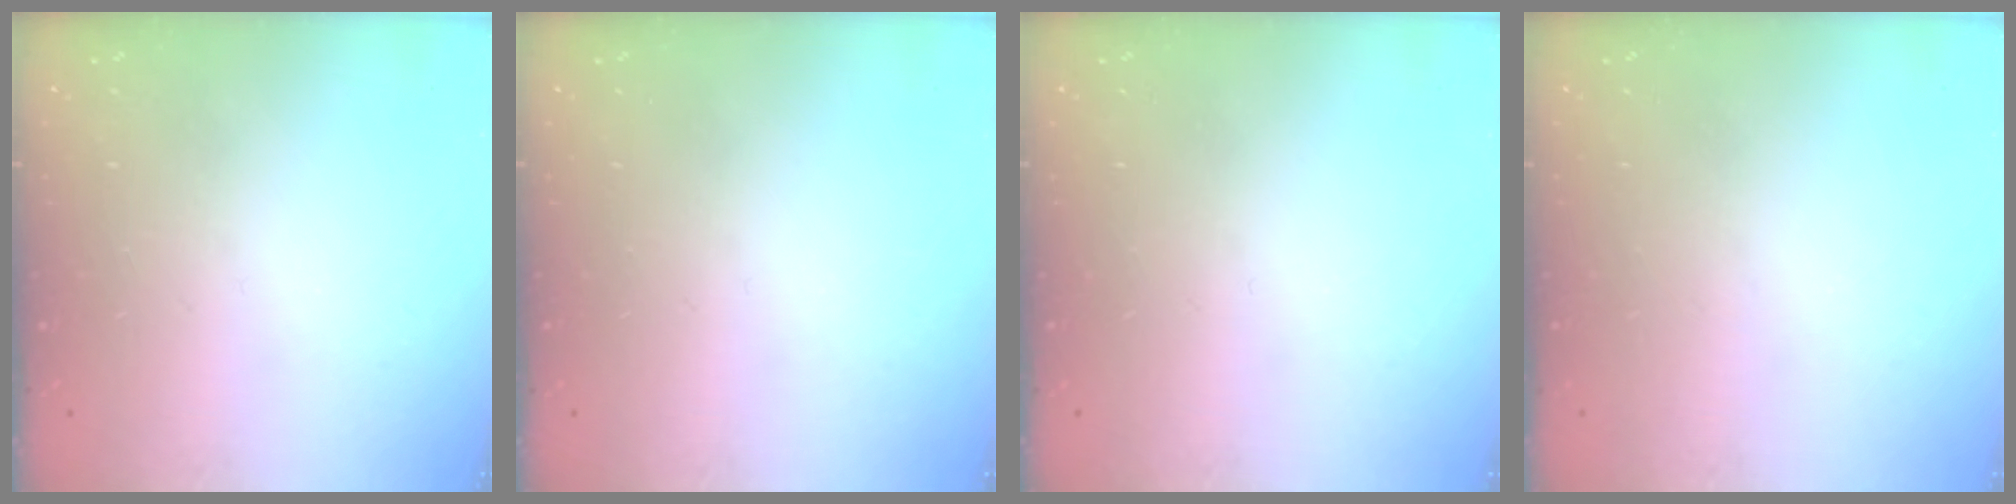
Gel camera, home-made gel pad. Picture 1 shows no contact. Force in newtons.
{"total": 0.0}
{"total": 0.0}
{"total": 0.0}